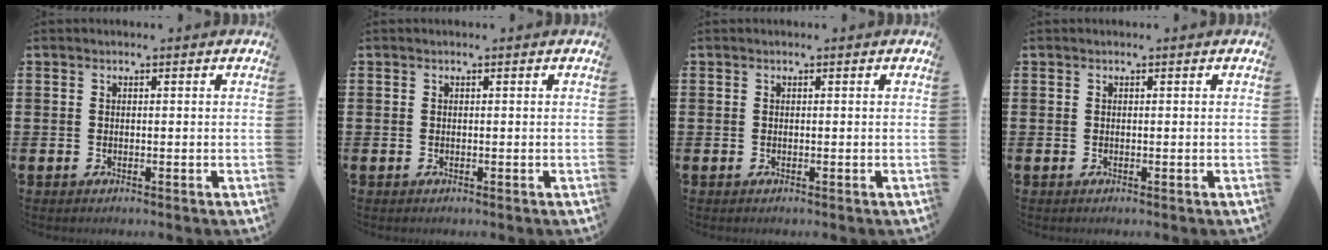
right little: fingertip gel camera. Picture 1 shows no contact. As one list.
[{"total": 0.0}, {"total": 0.0}, {"total": 0.0}]